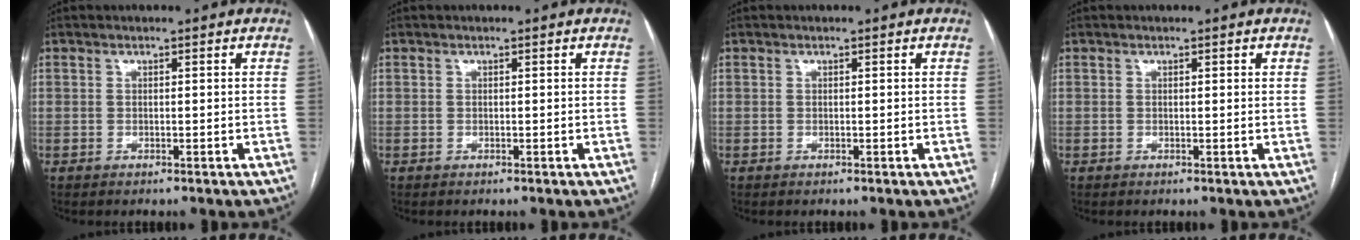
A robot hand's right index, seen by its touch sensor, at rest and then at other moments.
{"total": 0.0}
{"total": 0.0}
{"total": 0.5, "force": [0.3, 0.1, 0.5], "torque": [-0.008, 0.001, 0.002]}